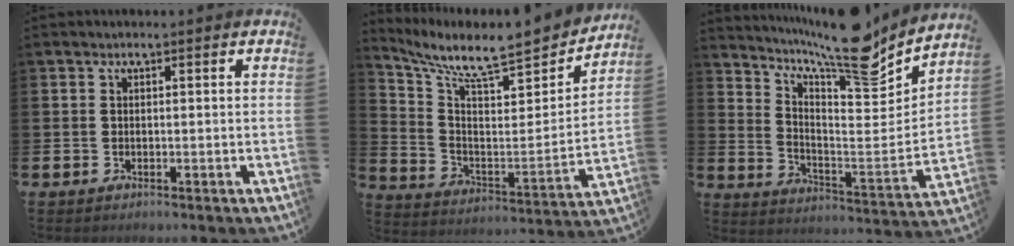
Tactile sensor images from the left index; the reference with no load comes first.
{"total": 9.2, "force": [8.1, 1.5, 4.2], "torque": [-0.097, -0.073, 0.128]}
{"total": 11.9, "force": [10.0, 2.0, 6.1], "torque": [-0.114, -0.073, 0.165]}